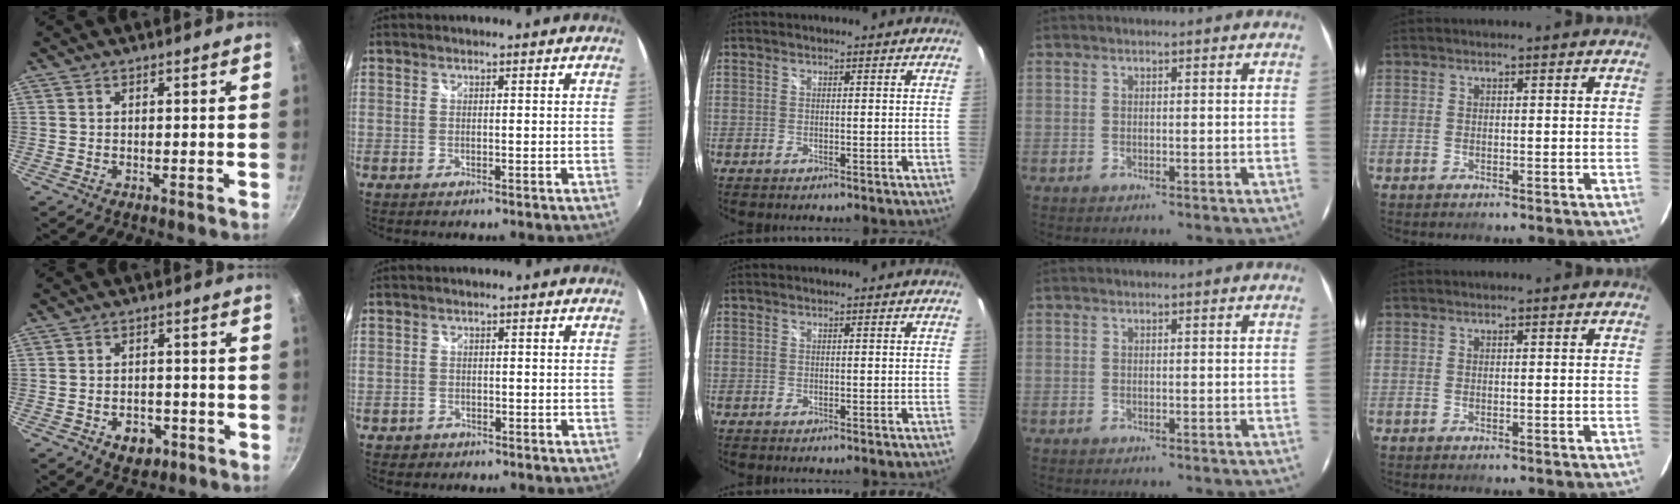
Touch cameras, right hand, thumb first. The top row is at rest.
{"thumb": {"total": 5.7, "force": [-2.5, 3.9, 3.3], "torque": [-0.033, 0.016, -0.030]}, "index": {"total": 2.2, "force": [-1.3, 1.7, 0.4], "torque": [-0.014, 0.000, -0.021]}}